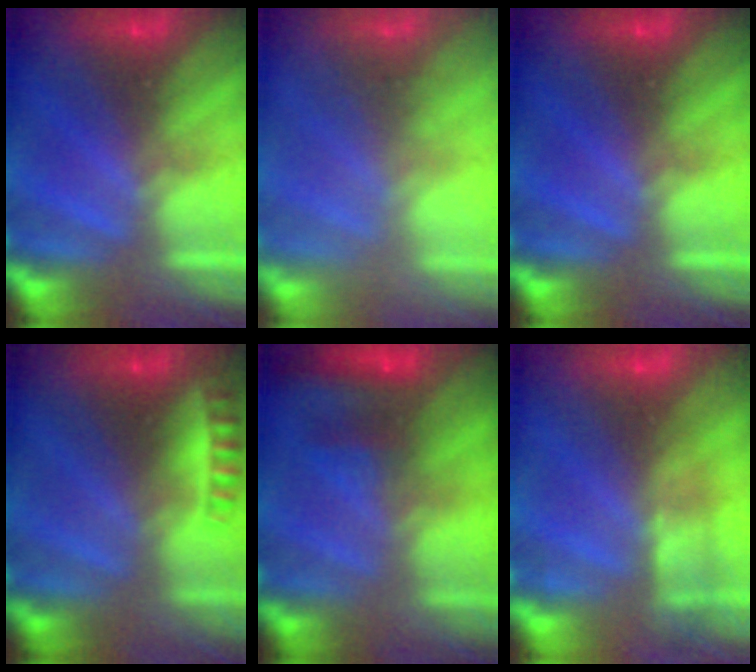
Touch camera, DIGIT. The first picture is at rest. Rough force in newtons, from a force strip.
{"total": 7.2}
{"total": 0.0}
{"total": 2.4}
{"total": 7.6}
{"total": 2.3}